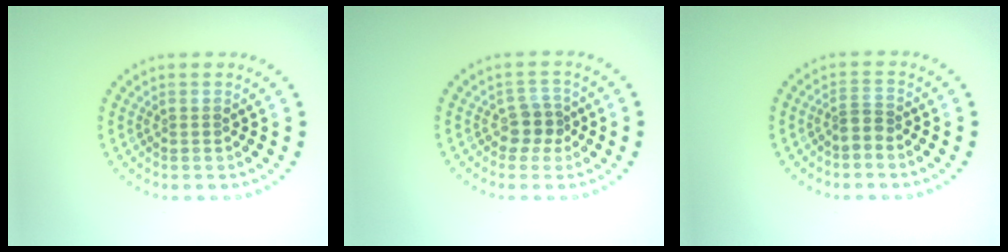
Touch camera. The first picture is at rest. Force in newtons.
{"total": 2.0, "press": 1.6, "slide": 1.2}
{"total": 1.3, "press": 0.8, "slide": 1.1}